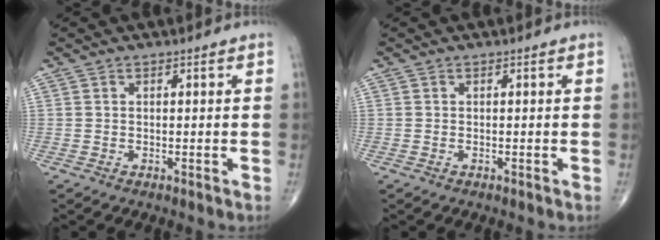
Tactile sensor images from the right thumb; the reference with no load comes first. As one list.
[{"total": 0.0}]